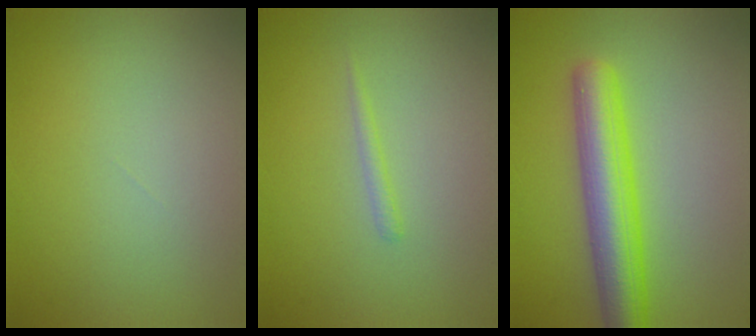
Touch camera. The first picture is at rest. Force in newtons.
{"total": 0.8, "press": 0.8, "slide": 0.1}
{"total": 6.0, "press": 6.0, "slide": 0.1}